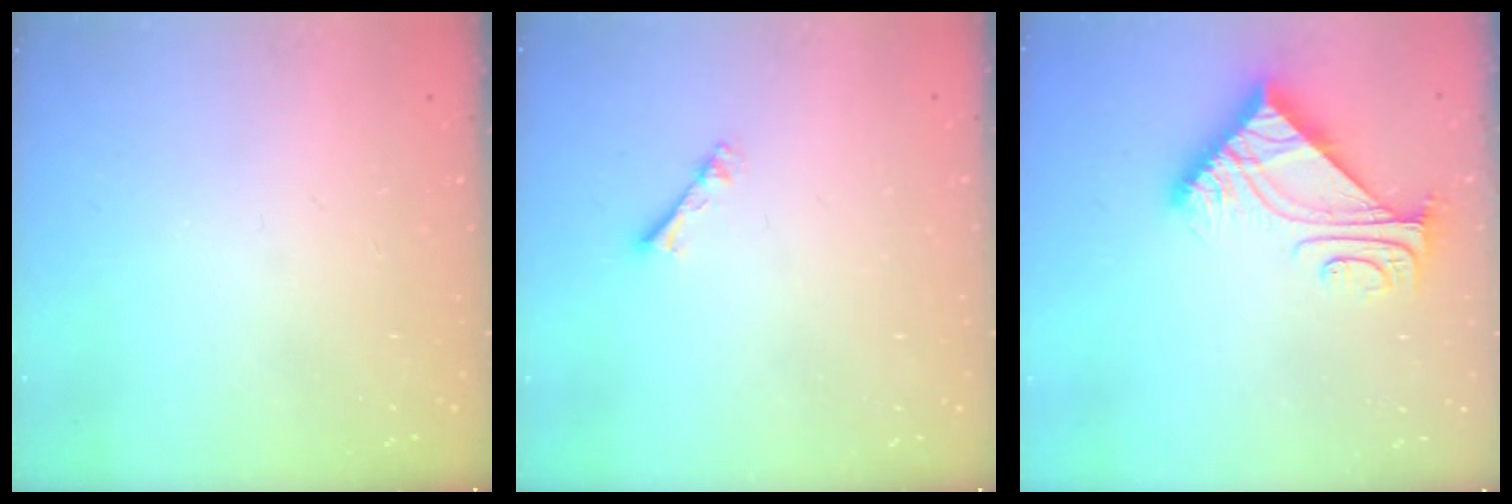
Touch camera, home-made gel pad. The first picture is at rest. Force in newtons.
{"total": 2.1, "press": 2.1, "slide": 0.3}
{"total": 7.6, "press": 7.6, "slide": 0.6}